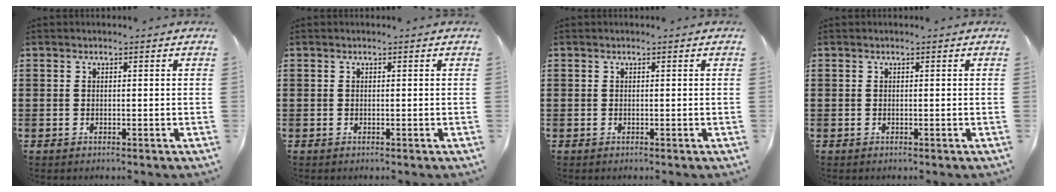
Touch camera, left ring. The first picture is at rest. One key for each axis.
{"total": 0.0}
{"total": 0.0}
{"total": 0.0}